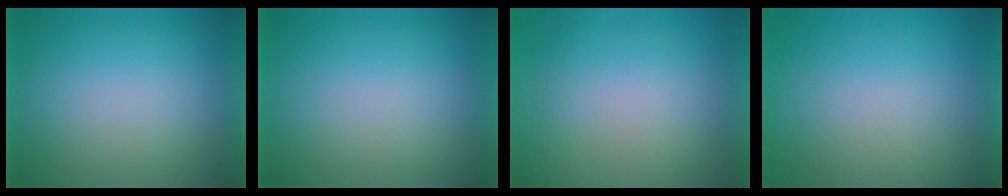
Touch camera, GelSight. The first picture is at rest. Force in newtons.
{"total": 0.0}
{"total": 6.1}
{"total": 5.2}